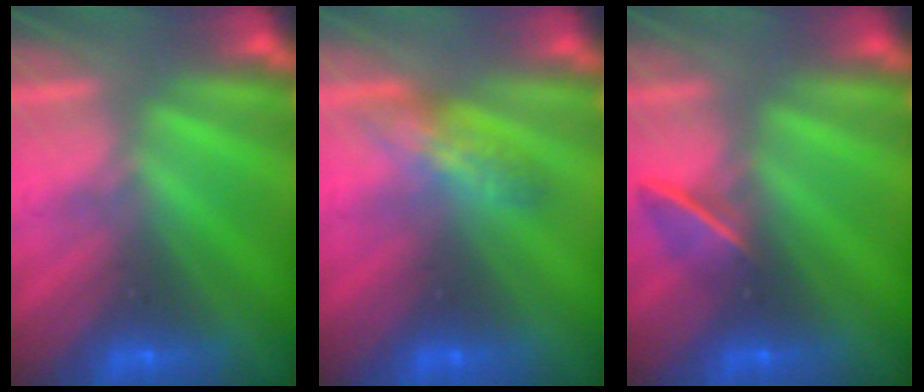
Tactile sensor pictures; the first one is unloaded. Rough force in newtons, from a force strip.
{"total": 2.5}
{"total": 2.0}